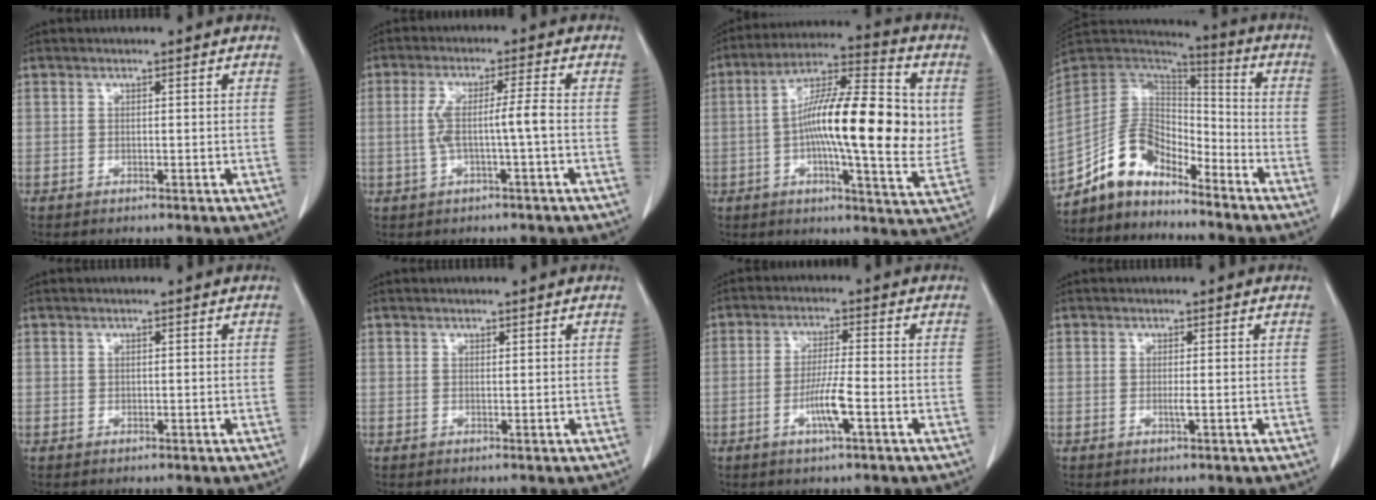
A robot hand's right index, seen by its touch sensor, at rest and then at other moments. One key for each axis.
{"total": 5.3, "fx": -0.7, "fy": -0.2, "fz": 5.3, "tx": -0.108, "ty": 0.018, "tz": -0.006}
{"total": 19.4, "fx": 0.9, "fy": 3.5, "fz": 19.1, "tx": -0.314, "ty": 0.014, "tz": 0.003}
{"total": 11.5, "fx": -9.6, "fy": 4.7, "fz": 4.2, "tx": -0.082, "ty": 0.041, "tz": -0.184}
{"total": 0.0}
{"total": 0.0}
{"total": 5.5, "fx": -2.0, "fy": 0.0, "fz": 5.1, "tx": -0.100, "ty": -0.004, "tz": -0.035}
{"total": 0.8, "fx": 0.0, "fy": -0.1, "fz": 0.7, "tx": -0.015, "ty": 0.000, "tz": 0.001}